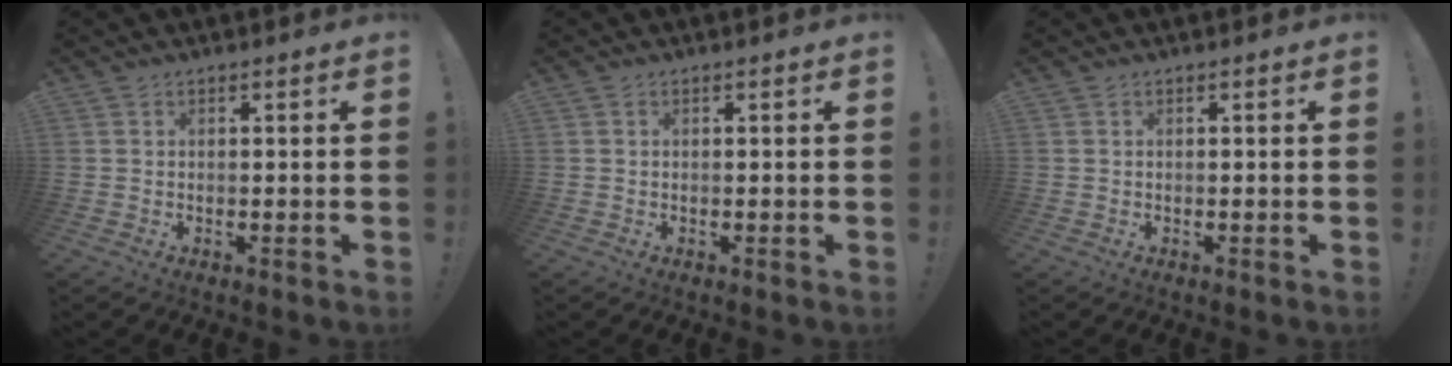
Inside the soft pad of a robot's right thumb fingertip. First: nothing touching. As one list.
[{"total": 0.0}, {"total": 0.0}]